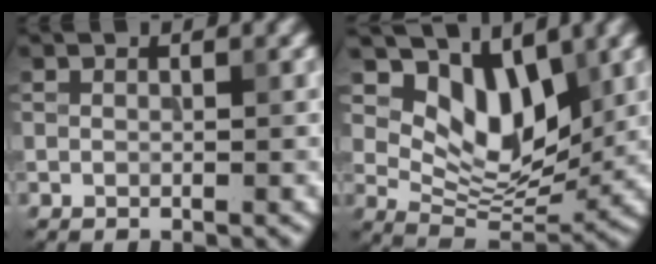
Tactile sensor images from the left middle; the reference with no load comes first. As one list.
[{"total": 6.9, "force": [3.2, 3.9, 4.7], "torque": [-0.071, -0.023, 0.054]}]